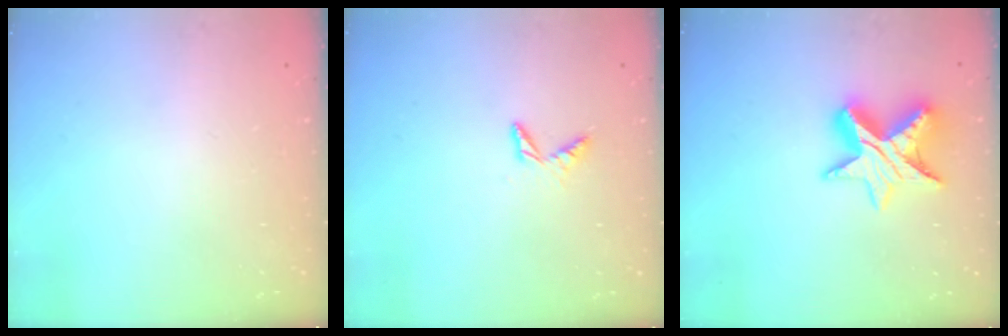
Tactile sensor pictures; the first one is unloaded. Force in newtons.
{"total": 4.7, "press": 4.7, "slide": 0.5}
{"total": 10.8, "press": 10.8, "slide": 0.7}